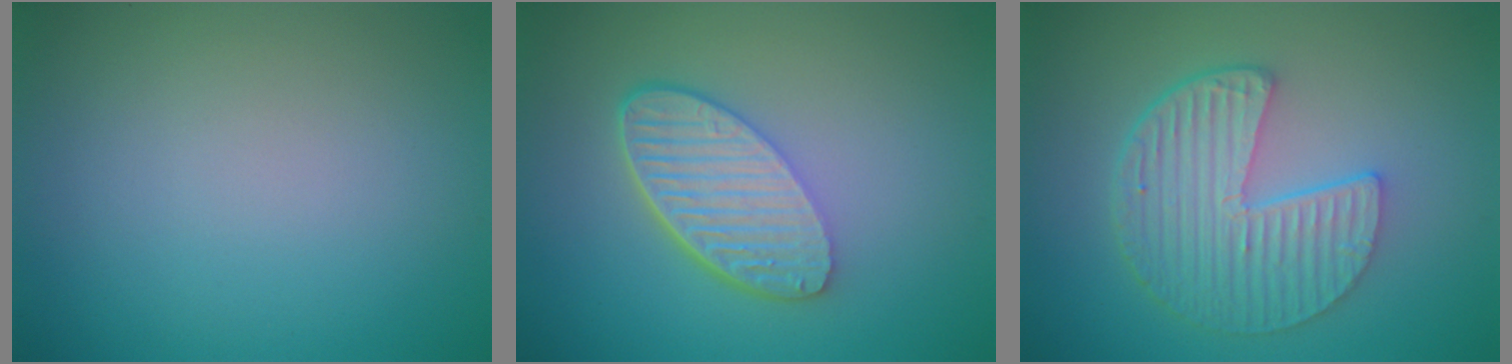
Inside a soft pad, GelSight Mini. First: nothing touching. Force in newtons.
{"total": 5.7, "press": 4.2, "slide": 3.9}
{"total": 6.0, "press": 4.3, "slide": 4.2}